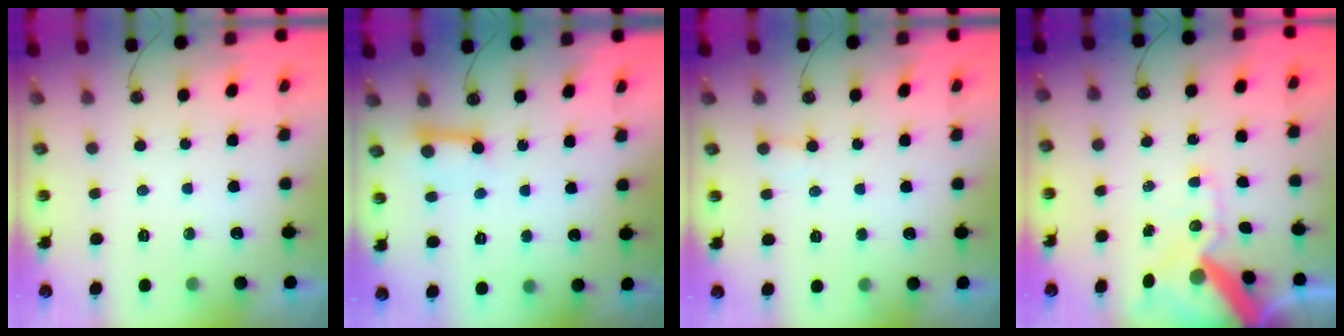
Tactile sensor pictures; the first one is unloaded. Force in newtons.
{"total": 7.4, "press": 7.3, "slide": 0.7}
{"total": 5.2, "press": 5.2, "slide": 0.3}
{"total": 15.2, "press": 15.1, "slide": 2.1}